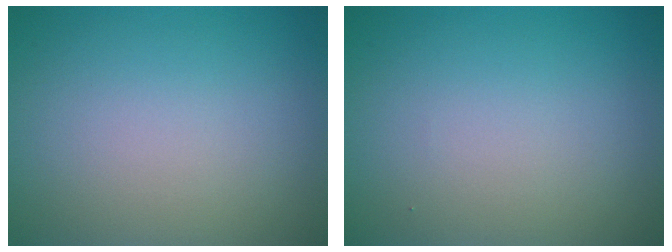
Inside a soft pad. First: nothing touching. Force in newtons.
{"total": 0.0}